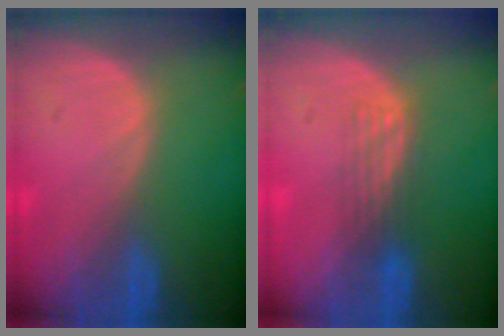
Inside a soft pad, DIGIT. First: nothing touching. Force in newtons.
{"total": 2.9, "press": 2.6, "slide": 1.3}